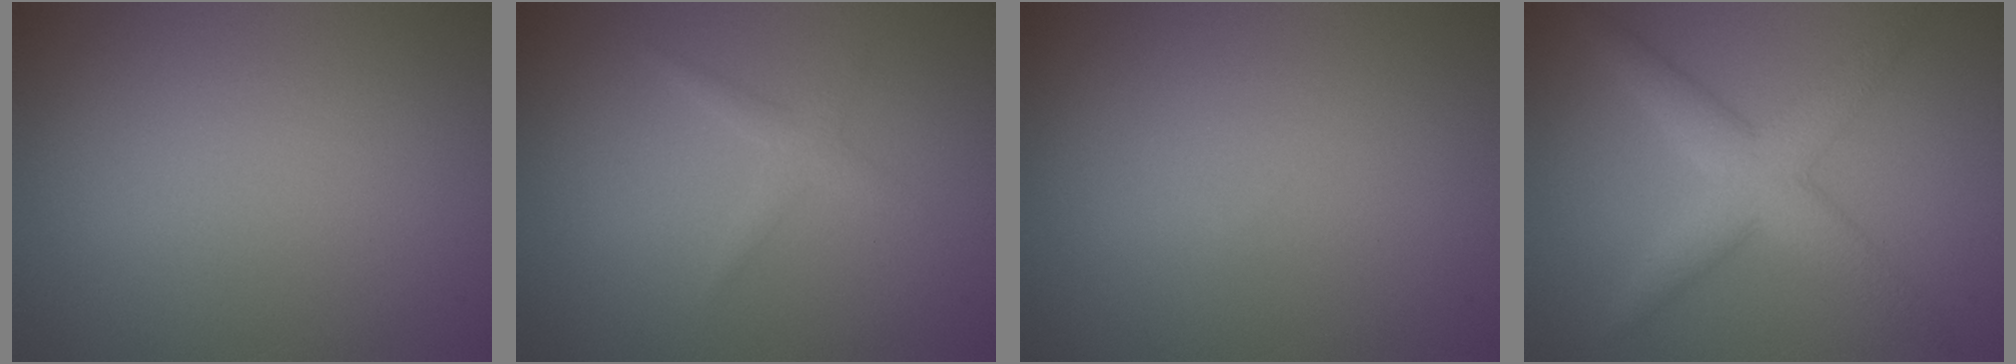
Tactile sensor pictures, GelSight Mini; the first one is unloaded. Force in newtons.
{"total": 1.3, "press": 1.3, "slide": 0.0}
{"total": 0.0}
{"total": 4.6, "press": 4.6, "slide": 0.1}